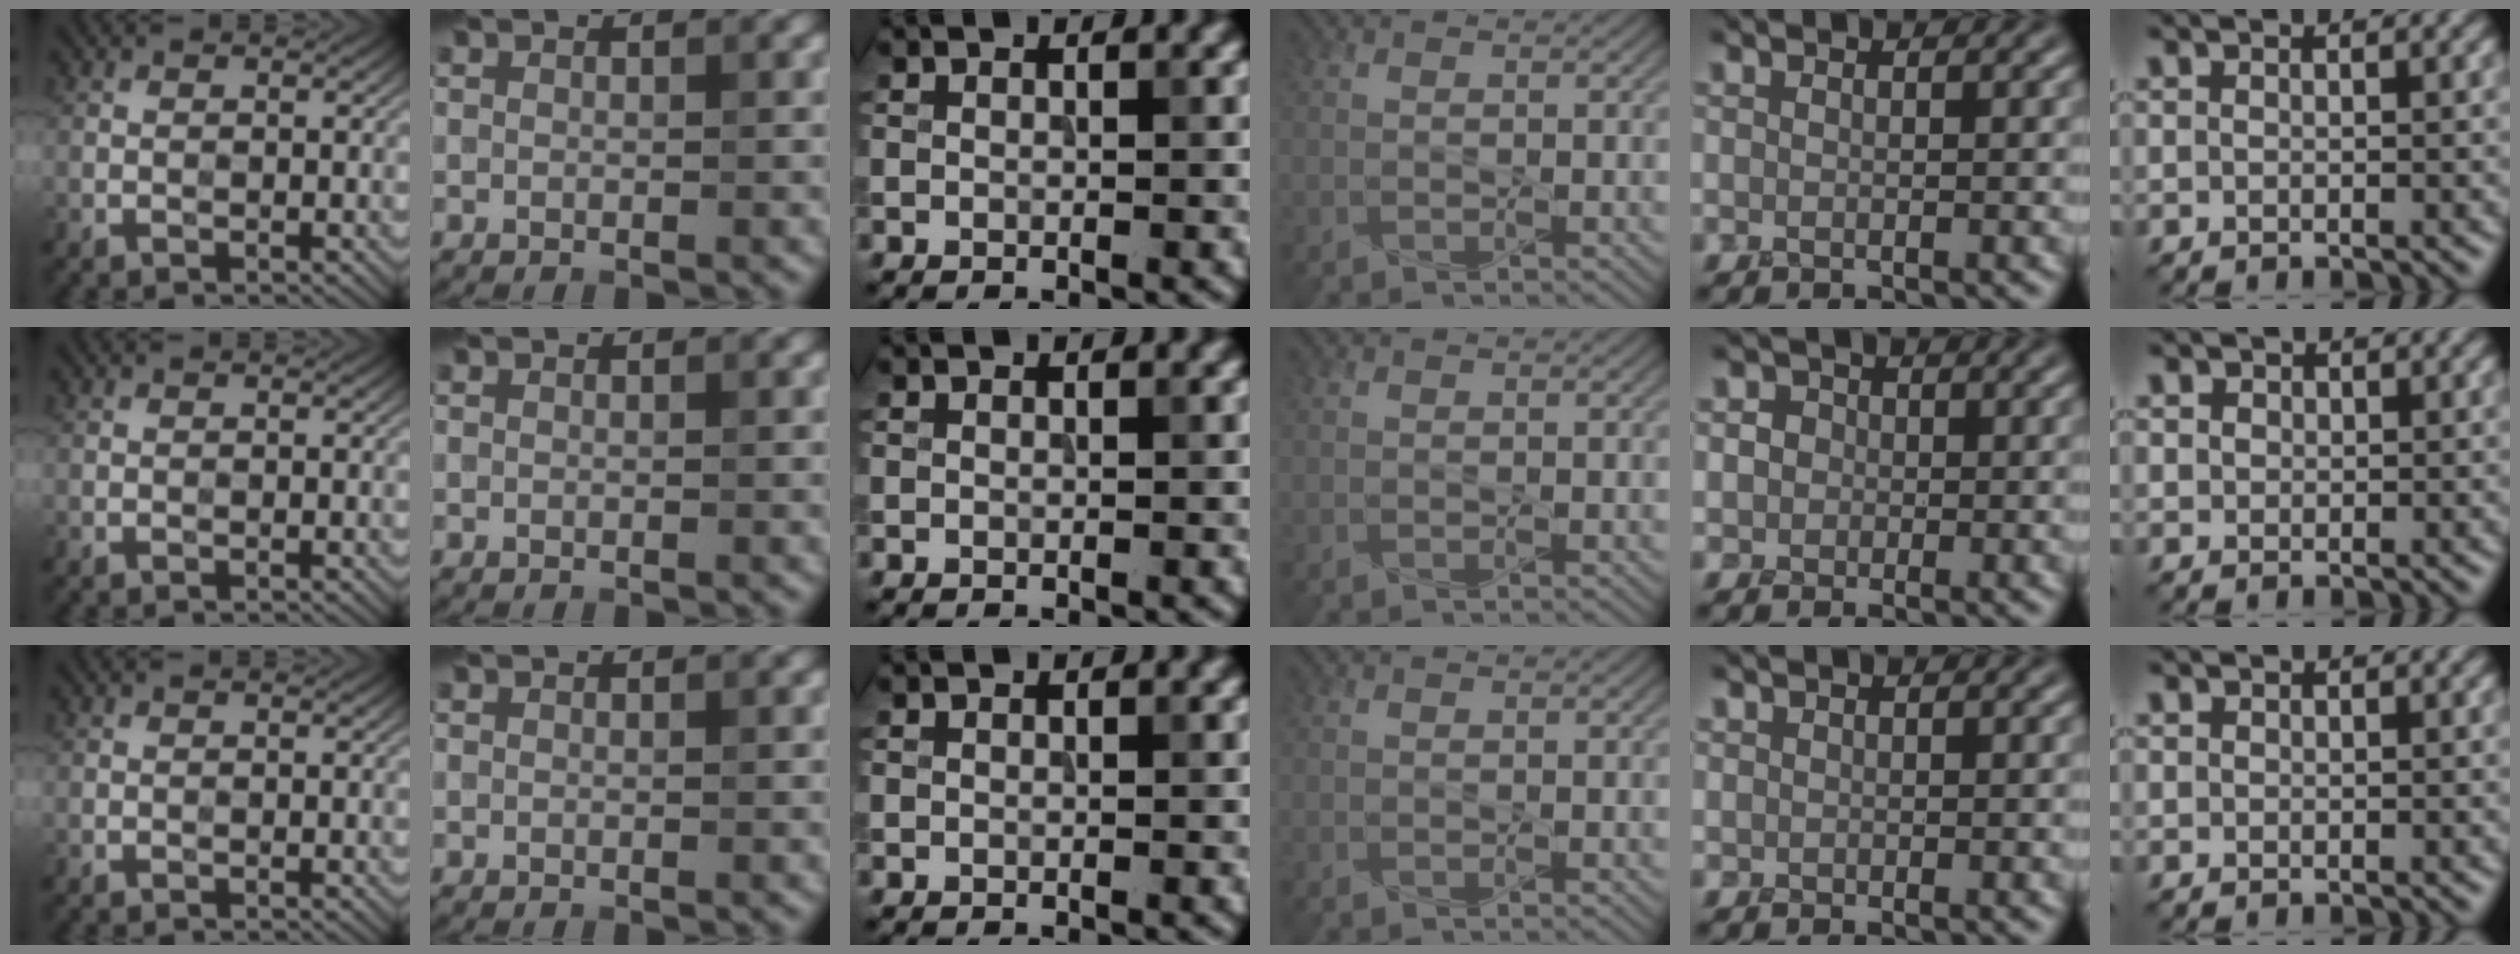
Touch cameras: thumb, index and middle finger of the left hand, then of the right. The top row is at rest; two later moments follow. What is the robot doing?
{"motion": "press", "object": "stapler"}